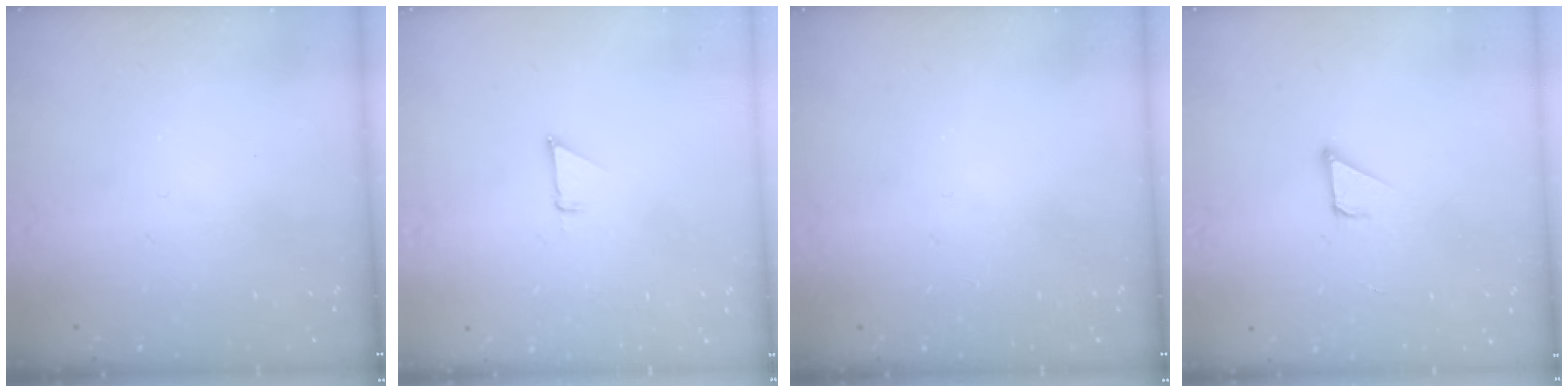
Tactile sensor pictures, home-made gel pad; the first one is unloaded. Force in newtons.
{"total": 1.9, "press": 1.9, "slide": 0.0}
{"total": 0.0}
{"total": 2.1, "press": 2.1, "slide": 0.0}